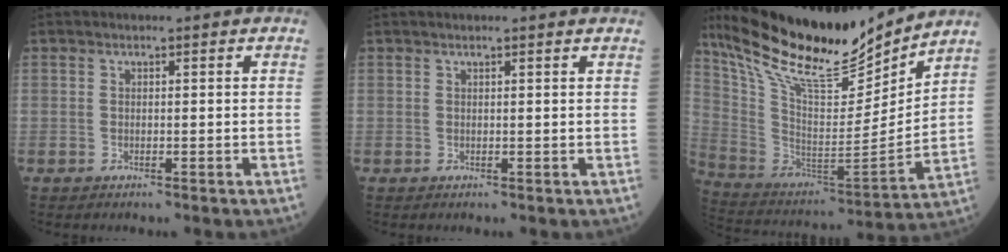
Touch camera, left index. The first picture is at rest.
{"total": 1.6, "force": [1.5, -0.3, 0.6], "torque": [-0.018, 0.007, 0.019]}
{"total": 22.2, "force": [18.6, 3.9, 11.5], "torque": [-0.219, -0.018, 0.329]}